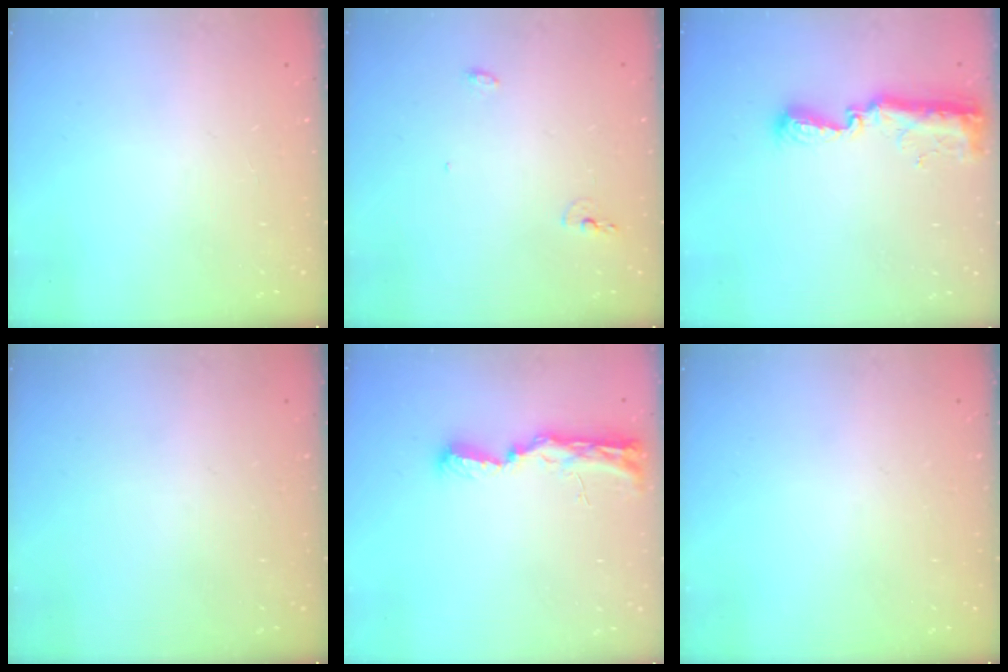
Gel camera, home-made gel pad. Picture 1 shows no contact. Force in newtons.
{"total": 4.3, "press": 4.2, "slide": 0.9}
{"total": 11.2, "press": 10.1, "slide": 4.8}
{"total": 0.0}
{"total": 8.8, "press": 8.7, "slide": 0.9}
{"total": 0.0}